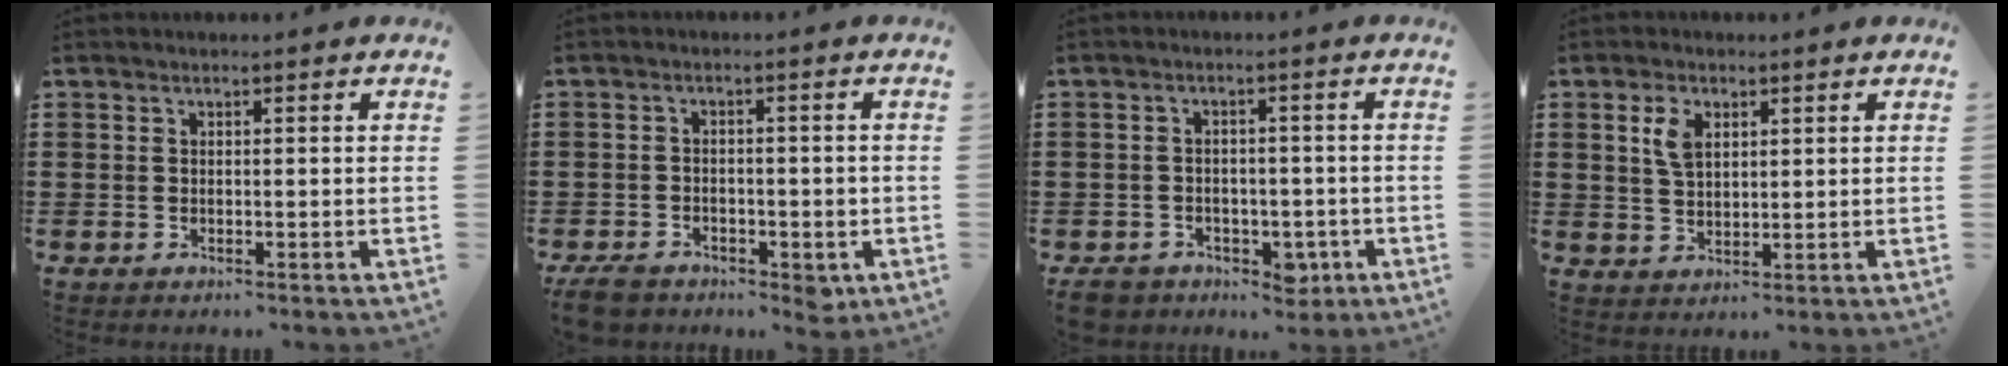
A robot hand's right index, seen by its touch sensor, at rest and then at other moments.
{"total": 3.6, "force": [-2.2, 1.9, 2.2], "torque": [-0.039, 0.008, -0.040]}
{"total": 5.1, "force": [-3.3, 3.1, 2.3], "torque": [-0.045, 0.013, -0.062]}
{"total": 4.2, "force": [1.8, 2.3, 2.9], "torque": [-0.067, 0.009, 0.032]}